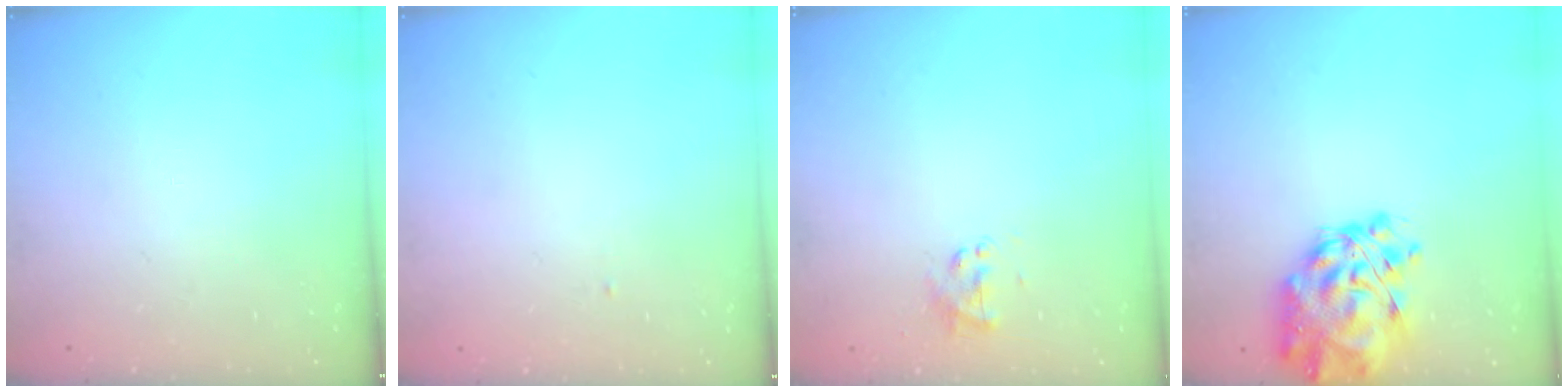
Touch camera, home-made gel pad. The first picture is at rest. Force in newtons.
{"total": 0.9, "press": 0.8, "slide": 0.3}
{"total": 2.3, "press": 2.2, "slide": 0.7}
{"total": 12.5, "press": 11.8, "slide": 4.0}